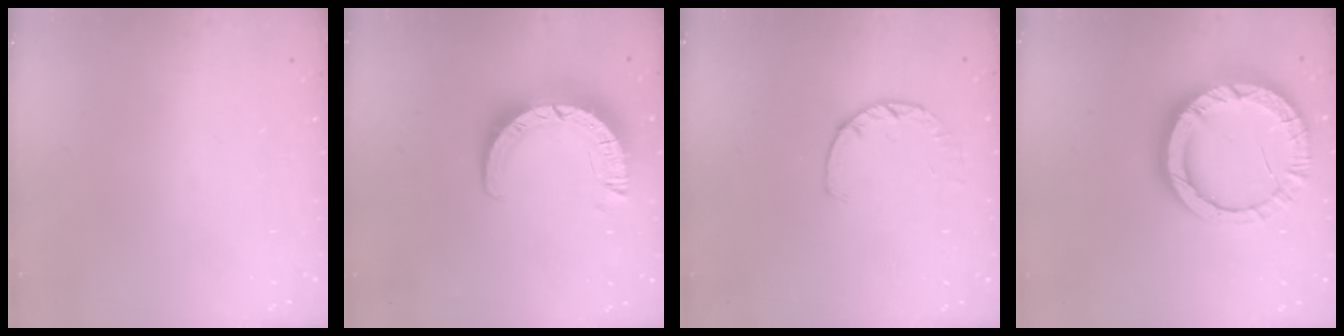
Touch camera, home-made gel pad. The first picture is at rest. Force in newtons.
{"total": 9.2, "press": 9.2, "slide": 1.2}
{"total": 3.0, "press": 2.9, "slide": 0.4}
{"total": 17.0, "press": 16.9, "slide": 1.6}